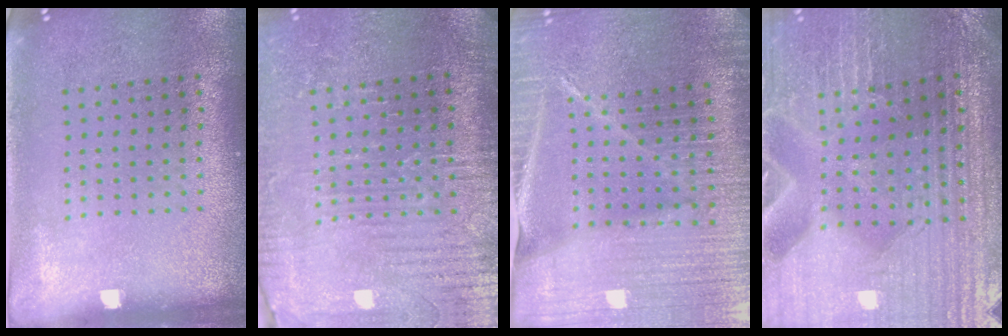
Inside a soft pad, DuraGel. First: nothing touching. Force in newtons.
{"total": 3.8, "press": 3.7, "slide": 1.0}
{"total": 5.1, "press": 4.6, "slide": 2.3}
{"total": 3.3, "press": 3.3, "slide": 0.3}